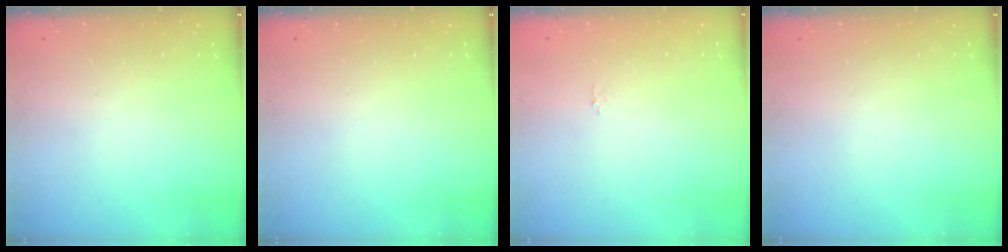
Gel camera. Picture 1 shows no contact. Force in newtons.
{"total": 0.0}
{"total": 0.8, "press": 0.8, "slide": 0.2}
{"total": 0.0}